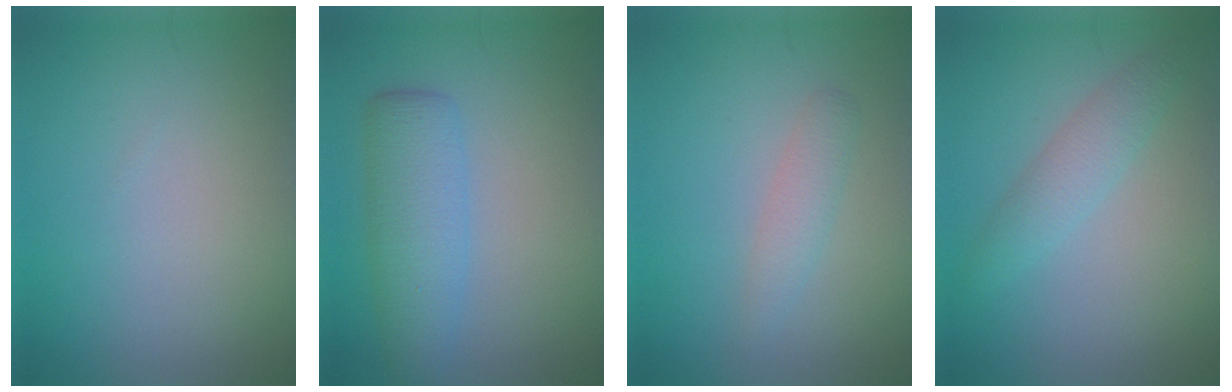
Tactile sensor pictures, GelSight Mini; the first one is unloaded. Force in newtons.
{"total": 4.5, "press": 4.5, "slide": 0.1}
{"total": 1.1, "press": 1.1, "slide": 0.1}
{"total": 2.4, "press": 2.4, "slide": 0.1}